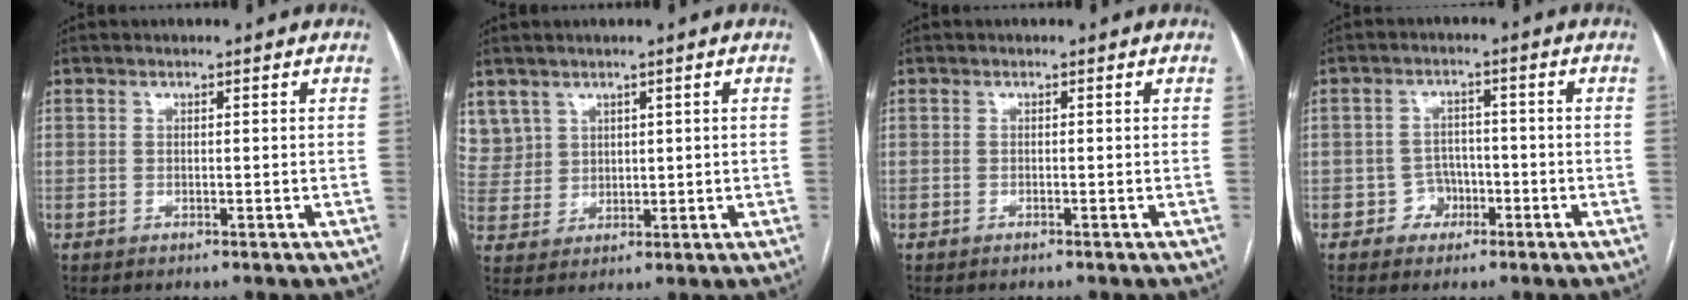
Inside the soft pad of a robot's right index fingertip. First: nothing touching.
{"total": 7.2, "force": [4.3, 5.8, 0.4], "torque": [-0.018, 0.018, 0.104]}
{"total": 0.0}
{"total": 3.4, "force": [-1.4, 3.1, 0.4], "torque": [0.002, 0.013, -0.020]}